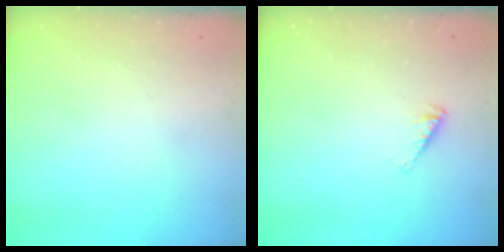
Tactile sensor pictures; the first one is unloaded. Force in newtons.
{"total": 2.8, "press": 2.7, "slide": 0.5}